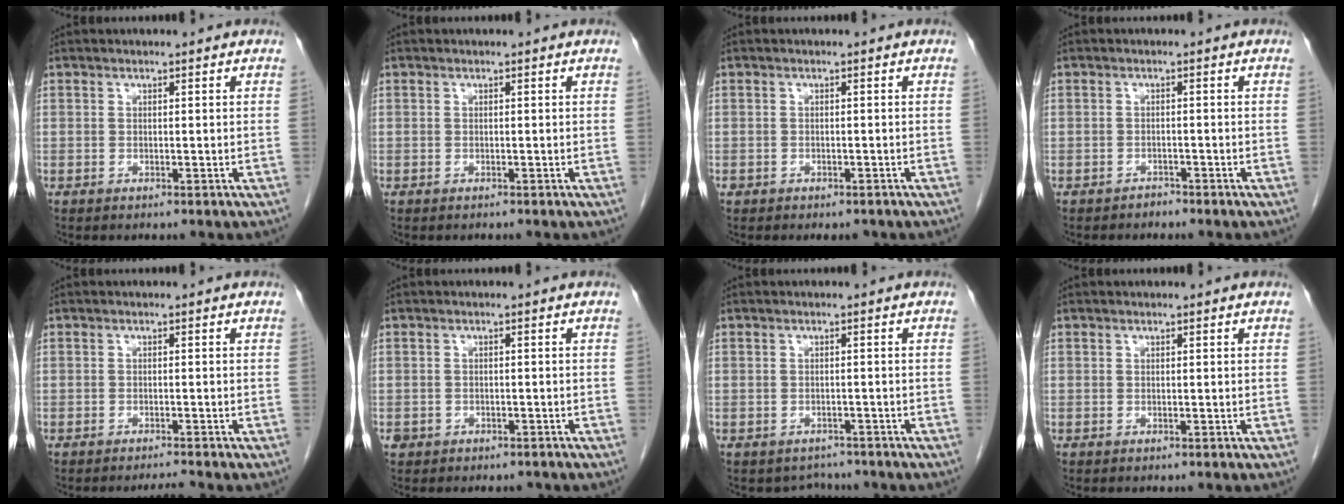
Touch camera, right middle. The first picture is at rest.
{"total": 0.0}
{"total": 2.0, "force": [-1.5, 1.2, 0.7], "torque": [-0.009, 0.003, -0.016]}
{"total": 1.1, "force": [-1.0, 0.4, -0.1], "torque": [0.001, 0.000, -0.019]}
{"total": 1.3, "force": [-1.2, -0.5, 0.2], "torque": [-0.006, -0.006, -0.017]}
{"total": 2.8, "force": [-1.9, 1.9, 0.6], "torque": [-0.011, 0.009, -0.024]}
{"total": 2.8, "force": [-2.4, 1.4, -0.2], "torque": [-0.001, 0.006, -0.033]}
{"total": 0.0}